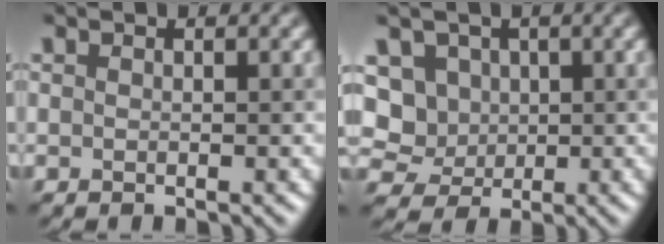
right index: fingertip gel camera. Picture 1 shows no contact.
{"total": 6.7, "force": [2.1, 5.9, 2.3], "torque": [-0.041, 0.022, 0.027]}